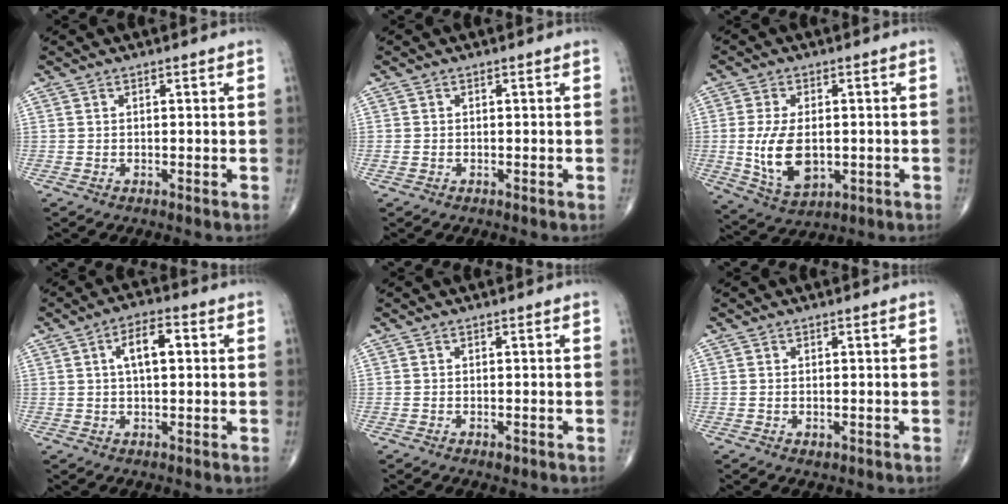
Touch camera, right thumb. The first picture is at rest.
{"total": 0.7, "force": [-0.2, 0.6, 0.3], "torque": [-0.012, 0.000, -0.002]}
{"total": 10.7, "force": [-0.8, 6.2, 8.7], "torque": [-0.156, -0.010, 0.000]}
{"total": 6.5, "force": [1.3, 2.9, 5.6], "torque": [-0.091, 0.011, 0.018]}
{"total": 1.0, "force": [-0.5, 0.5, 0.7], "torque": [-0.006, -0.001, -0.004]}
{"total": 0.9, "force": [-0.2, 0.6, 0.7], "torque": [-0.009, -0.001, 0.002]}